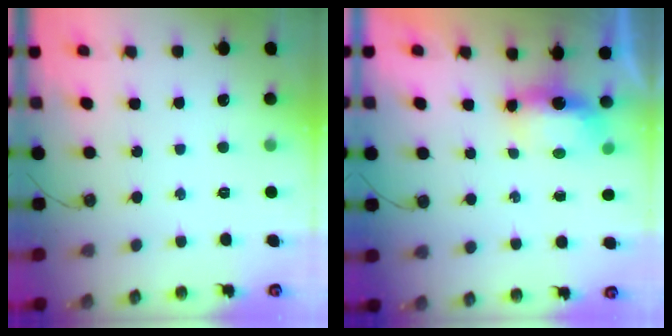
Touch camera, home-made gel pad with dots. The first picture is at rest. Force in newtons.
{"total": 8.2, "press": 6.6, "slide": 4.9}